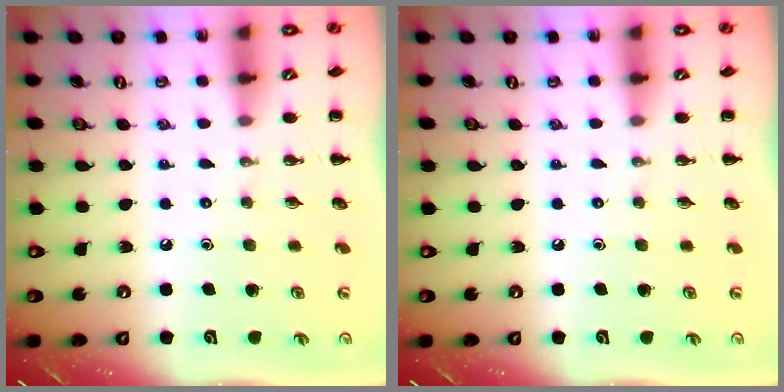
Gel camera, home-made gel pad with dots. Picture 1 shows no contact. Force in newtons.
{"total": 0.0}